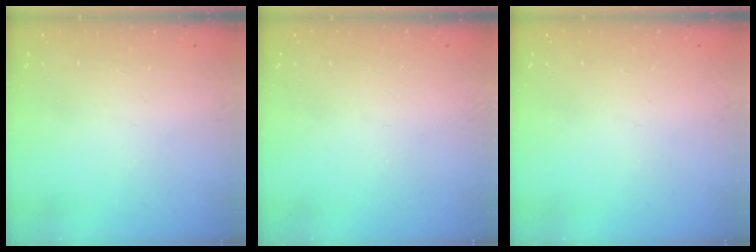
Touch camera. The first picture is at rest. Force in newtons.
{"total": 0.0}
{"total": 0.0}